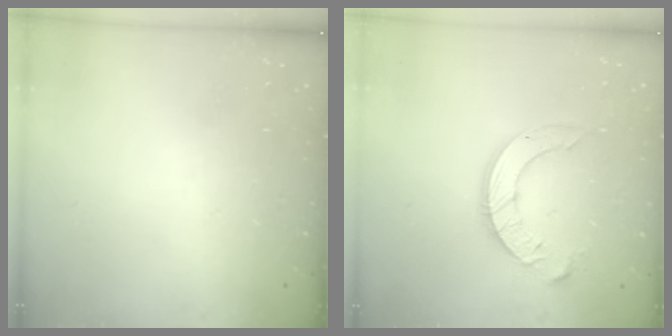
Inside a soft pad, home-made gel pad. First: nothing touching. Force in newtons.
{"total": 10.2, "press": 10.2, "slide": 1.0}